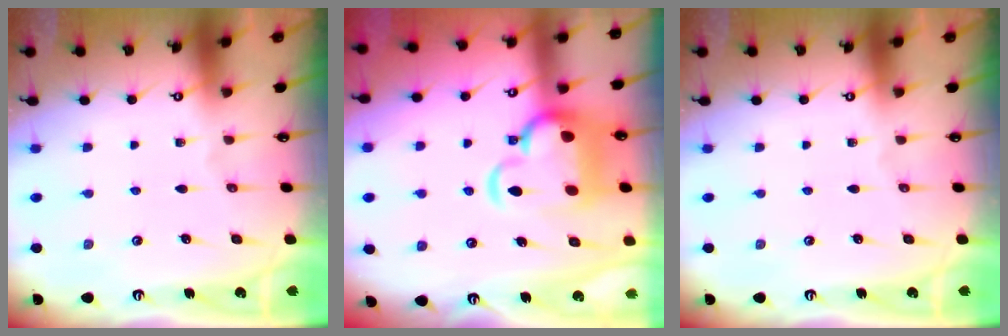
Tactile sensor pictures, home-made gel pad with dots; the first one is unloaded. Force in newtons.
{"total": 8.6, "press": 8.4, "slide": 2.0}
{"total": 0.0}